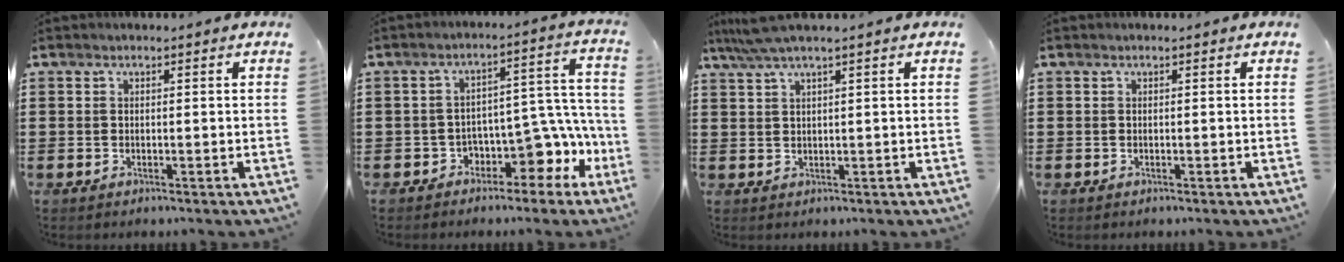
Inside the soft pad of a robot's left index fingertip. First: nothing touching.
{"total": 6.6, "force": [-3.5, 3.8, 4.0], "torque": [-0.069, -0.014, -0.063]}
{"total": 3.2, "force": [2.0, -0.1, 2.5], "torque": [-0.053, 0.004, 0.036]}
{"total": 0.0}